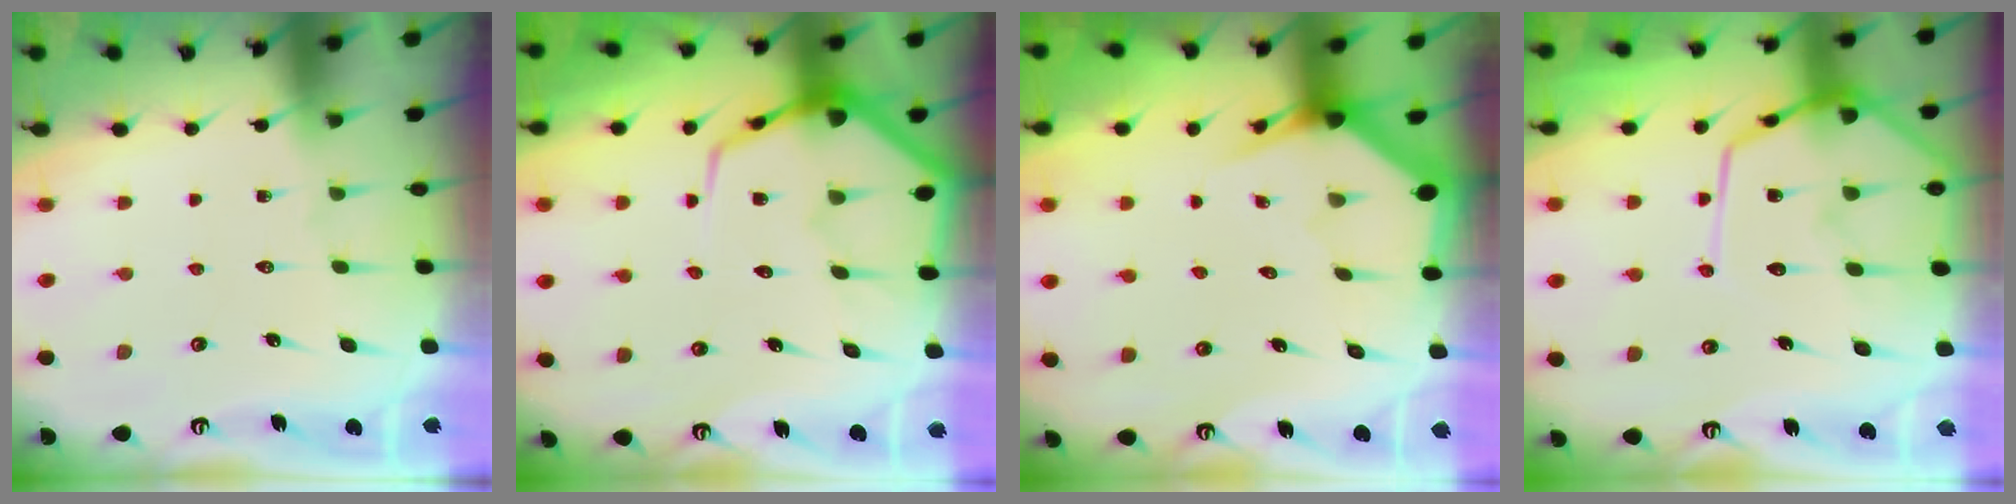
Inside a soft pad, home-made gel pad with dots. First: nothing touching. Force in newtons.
{"total": 9.1, "press": 9.1, "slide": 0.9}
{"total": 2.9, "press": 2.9, "slide": 0.1}
{"total": 13.5, "press": 13.5, "slide": 1.3}